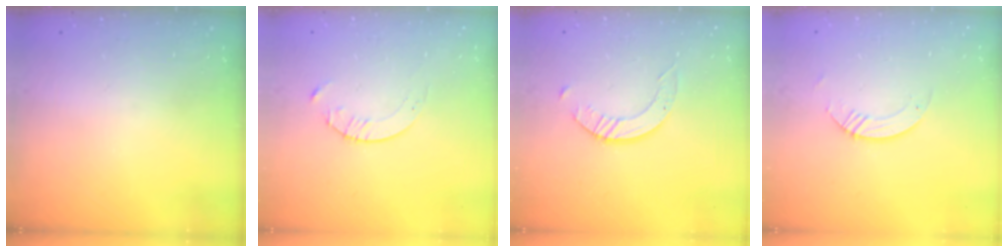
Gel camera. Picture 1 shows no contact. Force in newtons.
{"total": 4.1, "press": 4.0, "slide": 0.5}
{"total": 2.4, "press": 2.4, "slide": 0.3}
{"total": 3.2, "press": 3.2, "slide": 0.3}